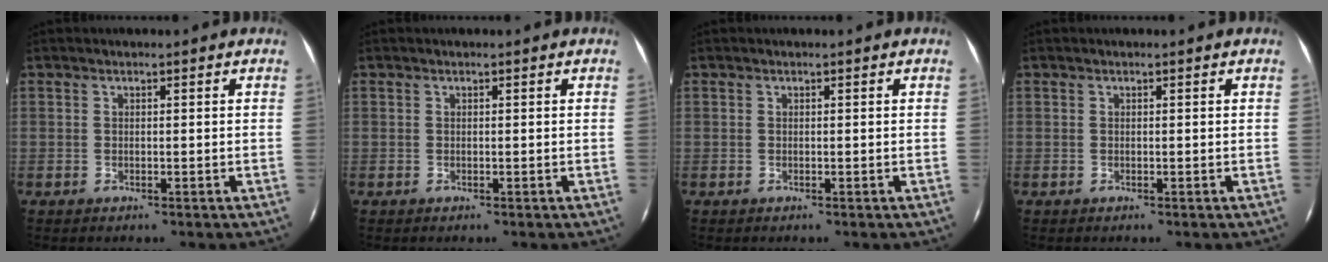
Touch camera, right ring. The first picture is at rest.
{"total": 0.0}
{"total": 0.0}
{"total": 0.0}